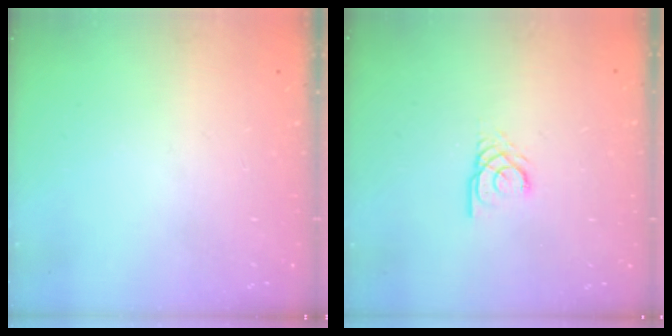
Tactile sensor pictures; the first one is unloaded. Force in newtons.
{"total": 2.9, "press": 2.9, "slide": 0.2}